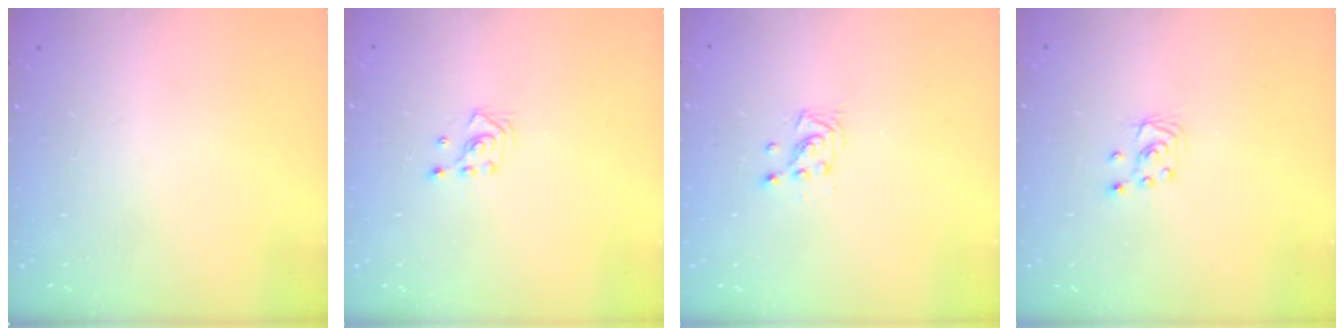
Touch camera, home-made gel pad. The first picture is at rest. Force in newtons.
{"total": 2.8, "press": 2.8, "slide": 0.3}
{"total": 2.9, "press": 2.9, "slide": 0.3}
{"total": 3.1, "press": 3.1, "slide": 0.2}